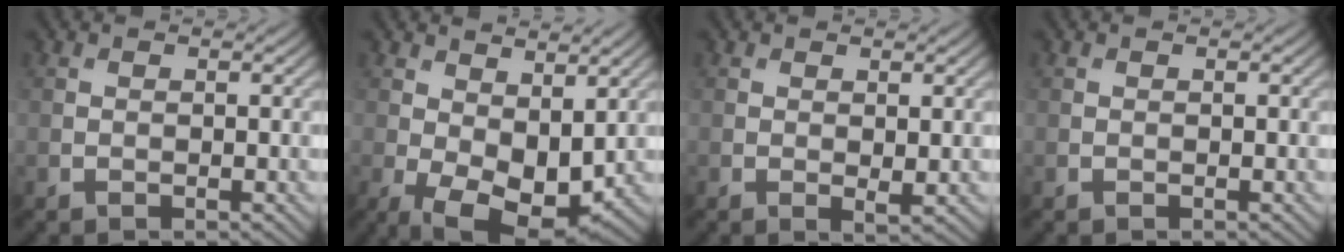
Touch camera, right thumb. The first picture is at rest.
{"total": 9.5, "force": [-0.5, 5.6, 7.6], "torque": [-0.150, -0.024, 0.006]}
{"total": 1.1, "force": [0.4, 0.4, 1.0], "torque": [-0.019, -0.004, 0.010]}
{"total": 0.0}